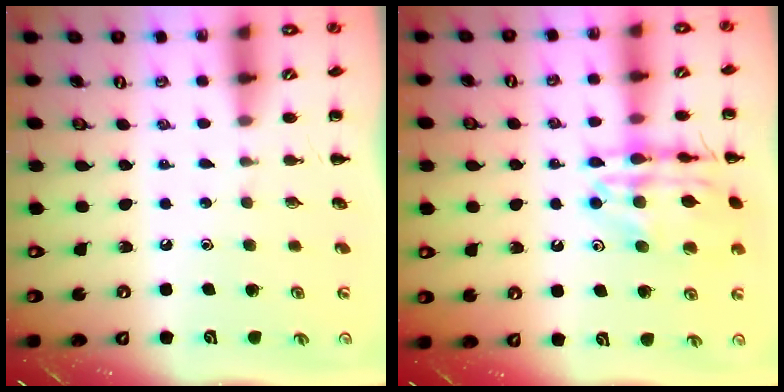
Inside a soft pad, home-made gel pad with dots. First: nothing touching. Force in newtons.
{"total": 16.8, "press": 16.7, "slide": 1.8}